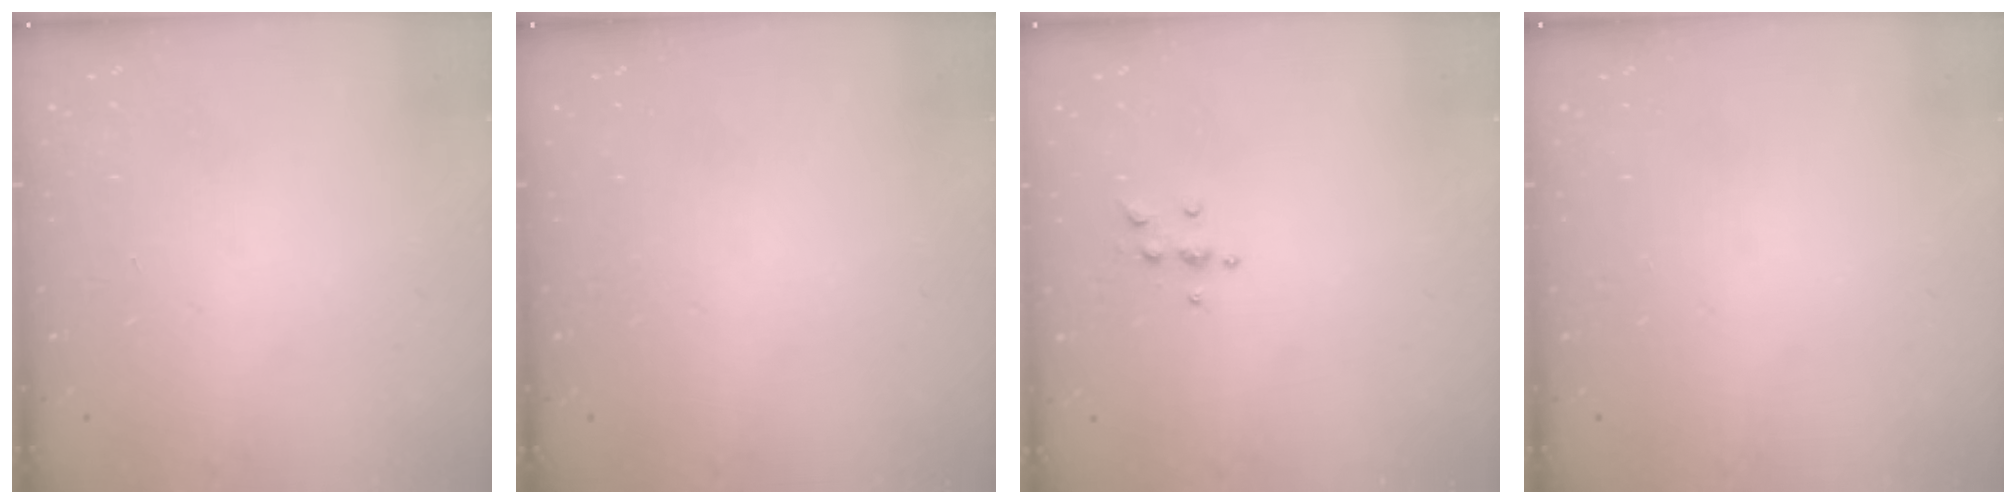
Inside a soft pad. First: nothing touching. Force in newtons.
{"total": 0.0}
{"total": 4.9, "press": 4.9, "slide": 0.7}
{"total": 0.0}